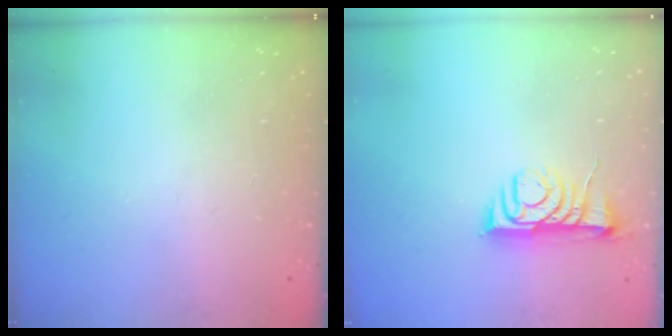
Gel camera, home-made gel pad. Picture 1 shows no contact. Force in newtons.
{"total": 8.3, "press": 8.2, "slide": 0.9}